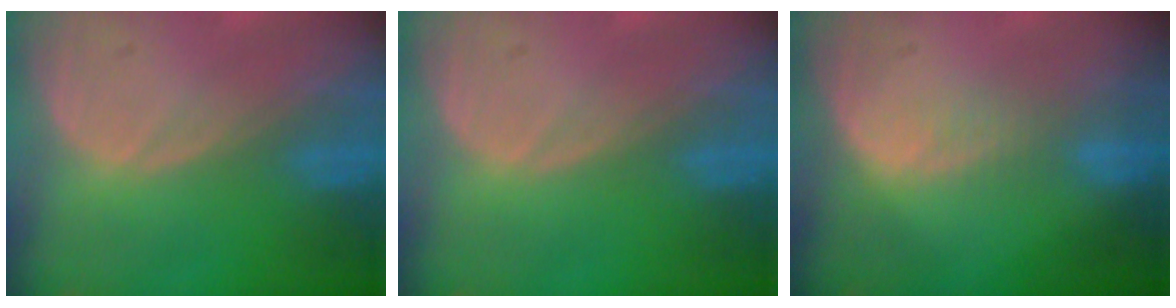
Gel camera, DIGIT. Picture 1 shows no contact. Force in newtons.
{"total": 0.0}
{"total": 2.0, "press": 2.0, "slide": 0.1}